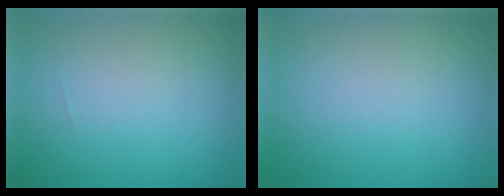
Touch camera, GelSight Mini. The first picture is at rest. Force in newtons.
{"total": 0.0}